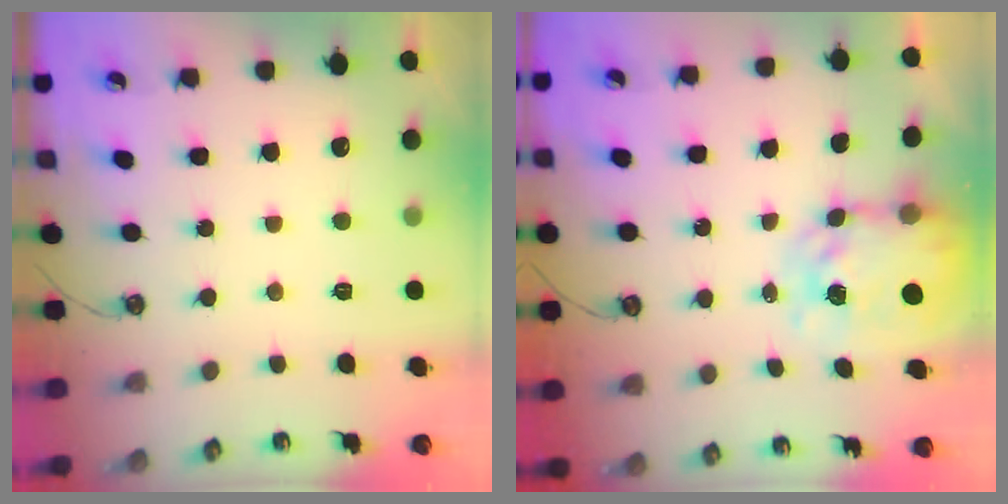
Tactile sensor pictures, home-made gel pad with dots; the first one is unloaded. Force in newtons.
{"total": 8.9, "press": 8.8, "slide": 0.9}